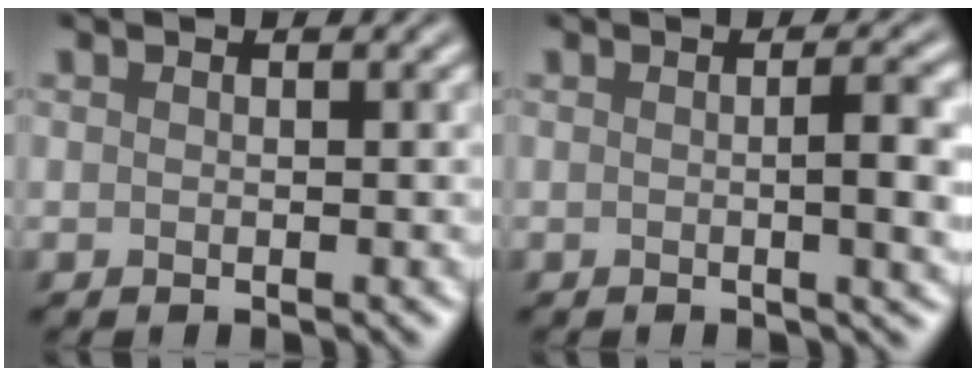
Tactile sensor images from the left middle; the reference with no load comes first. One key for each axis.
{"total": 4.0, "fx": 0.0, "fy": 1.0, "fz": 3.9, "tx": -0.049, "ty": 0.005, "tz": -0.001}